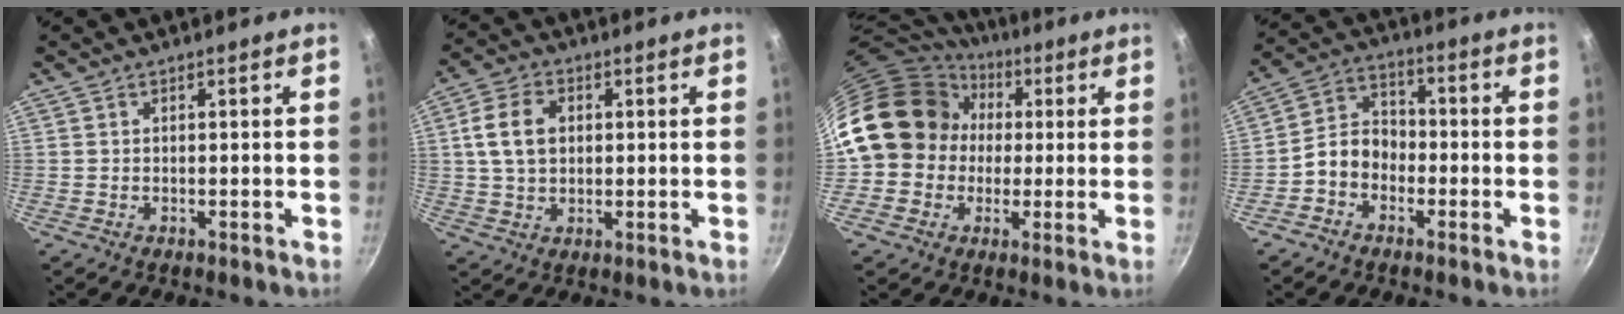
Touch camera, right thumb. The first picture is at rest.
{"total": 8.6, "force": [1.5, 6.2, 5.8], "torque": [-0.098, 0.010, 0.023]}
{"total": 17.4, "force": [1.4, 15.4, 8.1], "torque": [-0.119, 0.043, 0.016]}
{"total": 7.4, "force": [-2.7, 5.7, 3.8], "torque": [-0.041, 0.041, -0.066]}